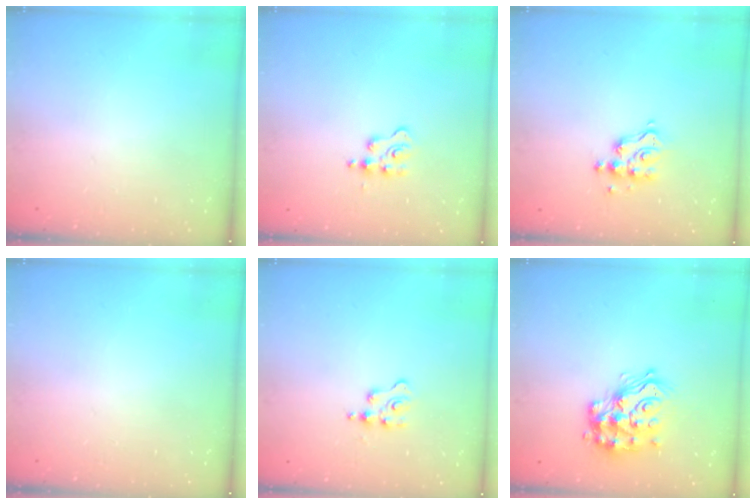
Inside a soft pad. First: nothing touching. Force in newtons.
{"total": 3.1, "press": 3.1, "slide": 0.5}
{"total": 7.1, "press": 7.1, "slide": 0.2}
{"total": 0.0}
{"total": 3.6, "press": 3.6, "slide": 0.4}
{"total": 17.7, "press": 17.7, "slide": 1.0}